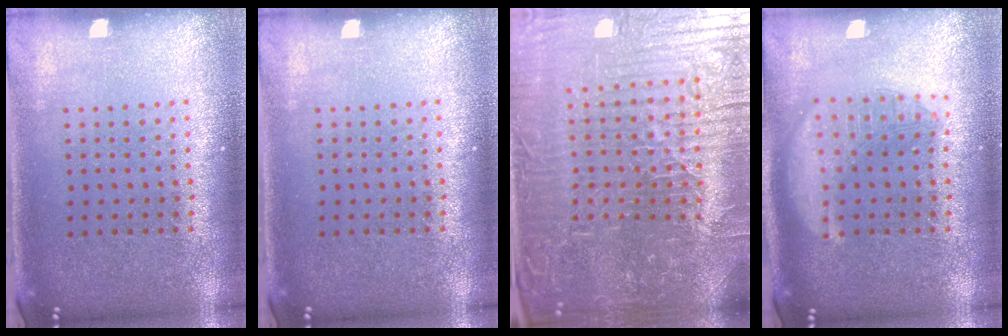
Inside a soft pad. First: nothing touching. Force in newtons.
{"total": 0.0}
{"total": 6.3, "press": 5.9, "slide": 2.3}
{"total": 2.8, "press": 2.8, "slide": 0.3}